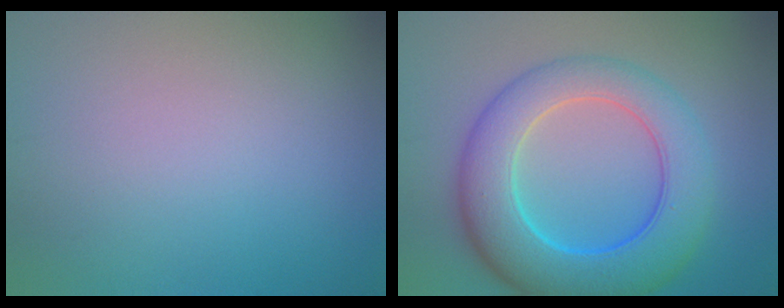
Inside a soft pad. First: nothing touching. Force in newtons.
{"total": 9.4, "press": 9.4, "slide": 0.4}